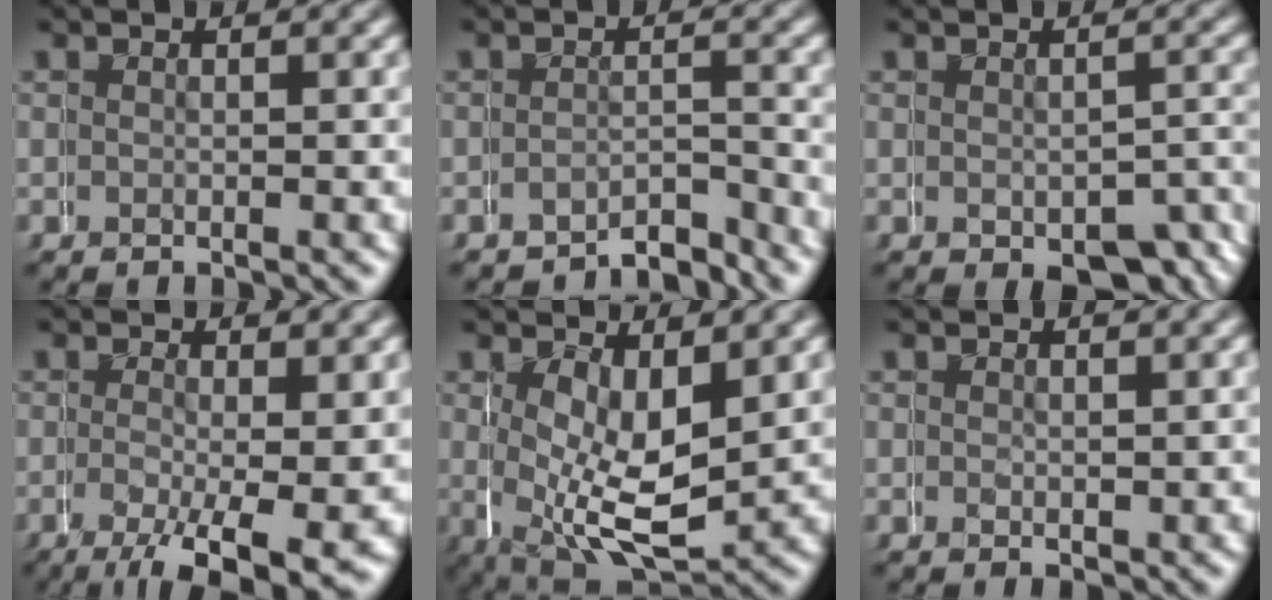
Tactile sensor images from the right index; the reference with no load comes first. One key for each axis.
{"total": 3.2, "fx": -3.1, "fy": 0.8, "fz": 0.1, "tx": 0.007, "ty": -0.007, "tz": -0.053}
{"total": 4.1, "fx": -2.0, "fy": 2.2, "fz": 2.7, "tx": -0.027, "ty": 0.003, "tz": -0.035}
{"total": 3.4, "fx": -1.2, "fy": 0.6, "fz": 3.2, "tx": -0.045, "ty": -0.019, "tz": -0.011}
{"total": 7.6, "fx": 0.4, "fy": 4.6, "fz": 6.0, "tx": -0.118, "ty": -0.035, "tz": 0.027}
{"total": 0.9, "fx": 0.5, "fy": 0.7, "fz": 0.4, "tx": -0.010, "ty": -0.006, "tz": 0.010}